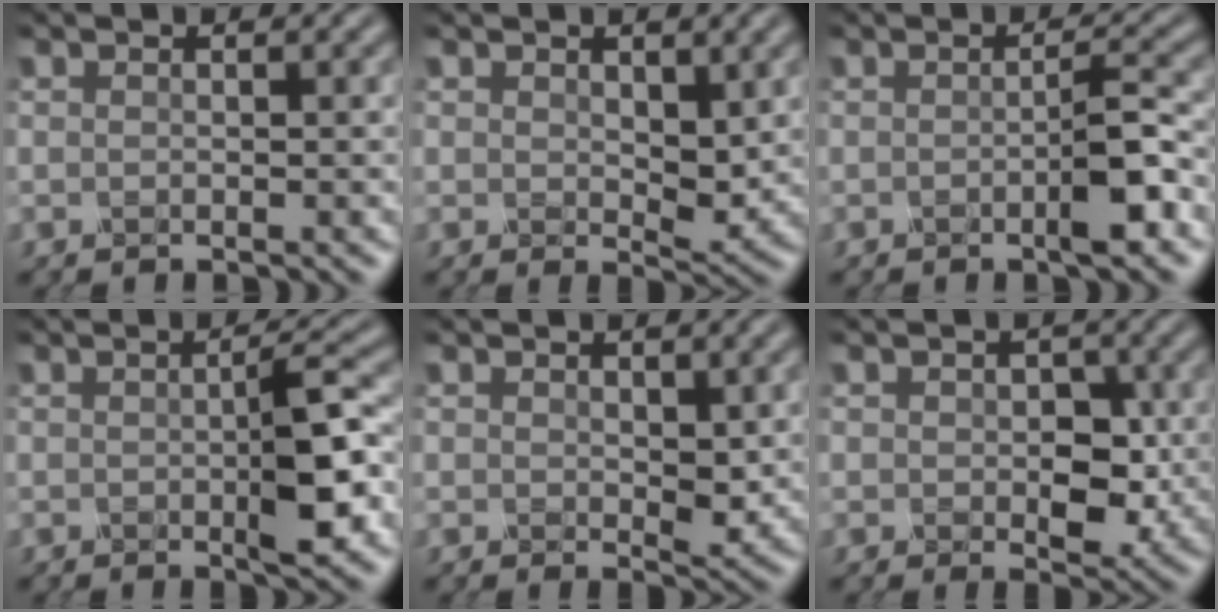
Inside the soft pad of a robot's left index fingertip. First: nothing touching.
{"total": 2.4, "force": [0.8, 1.3, 1.8], "torque": [-0.034, -0.004, 0.016]}
{"total": 2.9, "force": [-1.0, 0.4, 2.7], "torque": [-0.047, 0.008, -0.022]}
{"total": 4.4, "force": [-0.5, 0.7, 4.3], "torque": [-0.078, 0.002, -0.010]}
{"total": 1.7, "force": [0.4, 0.9, 1.4], "torque": [-0.026, -0.002, 0.009]}
{"total": 3.3, "force": [-0.2, 2.2, 2.4], "torque": [-0.037, -0.003, -0.003]}